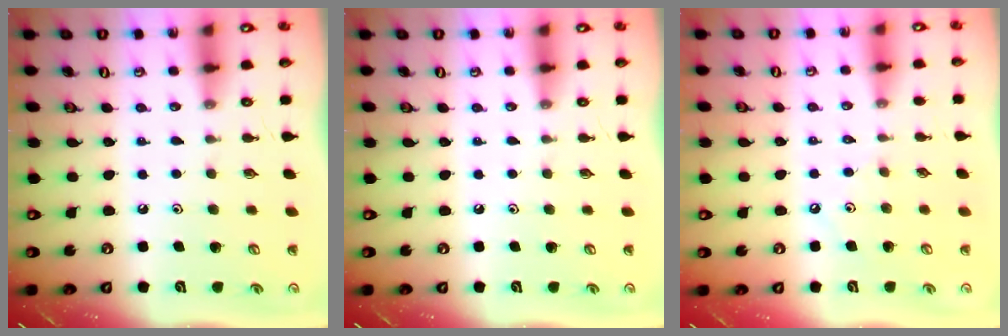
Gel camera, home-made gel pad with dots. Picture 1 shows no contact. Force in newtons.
{"total": 0.0}
{"total": 2.1, "press": 2.1, "slide": 0.4}